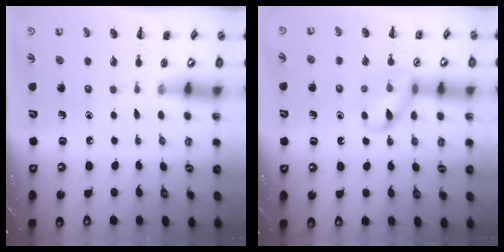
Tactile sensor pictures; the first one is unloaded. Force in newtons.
{"total": 12.2, "press": 12.0, "slide": 1.6}